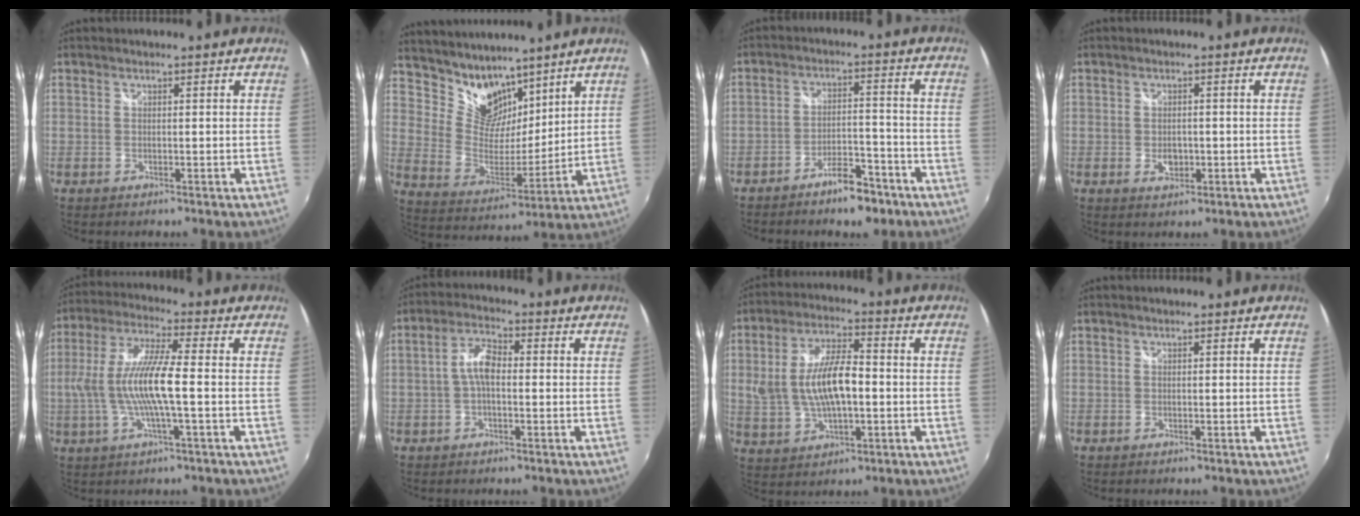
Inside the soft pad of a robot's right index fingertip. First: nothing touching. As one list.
[{"total": 12.0, "force": [9.4, 6.7, 3.5], "torque": [-0.069, 0.004, 0.182]}, {"total": 7.6, "force": [-5.8, 2.8, 4.1], "torque": [-0.079, 0.012, -0.084]}, {"total": 3.0, "force": [-0.7, 2.1, 2.0], "torque": [-0.034, -0.003, -0.010]}, {"total": 12.3, "force": [-1.4, 1.6, 12.1], "torque": [-0.238, 0.001, -0.026]}, {"total": 4.9, "force": [-0.6, 2.3, 4.4], "torque": [-0.090, 0.016, -0.012]}, {"total": 12.3, "force": [-0.5, 5.4, 11.0], "torque": [-0.220, 0.005, 0.002]}, {"total": 0.0}]